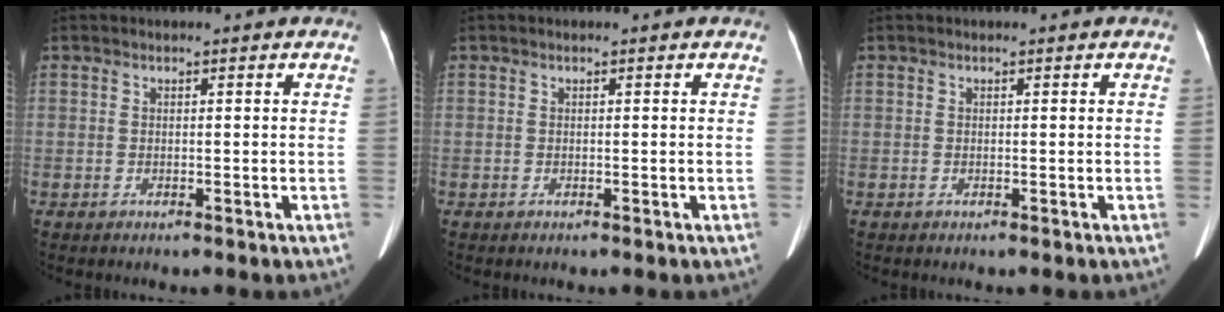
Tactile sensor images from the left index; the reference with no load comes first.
{"total": 0.0}
{"total": 0.0}